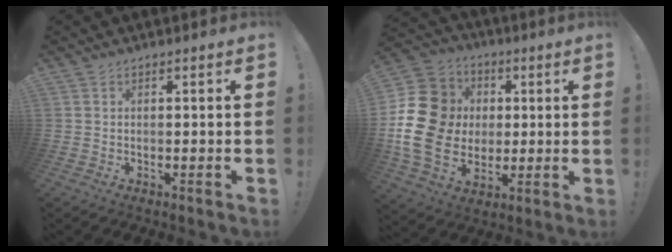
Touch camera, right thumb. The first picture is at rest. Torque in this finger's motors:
{"motor_torque": [2.01, 2.78, 1.03, -0.62, 0.19]}